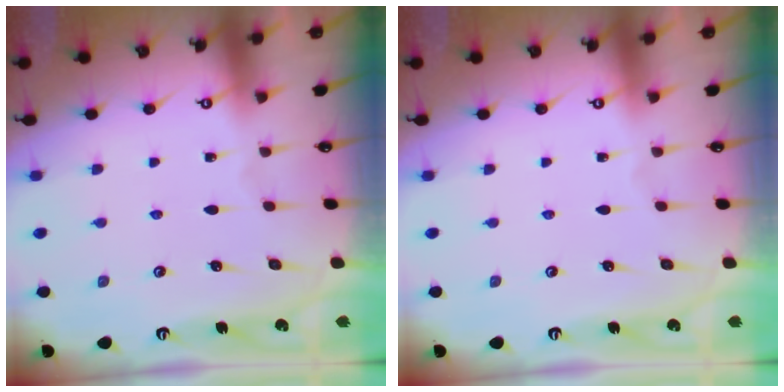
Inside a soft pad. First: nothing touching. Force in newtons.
{"total": 0.0}